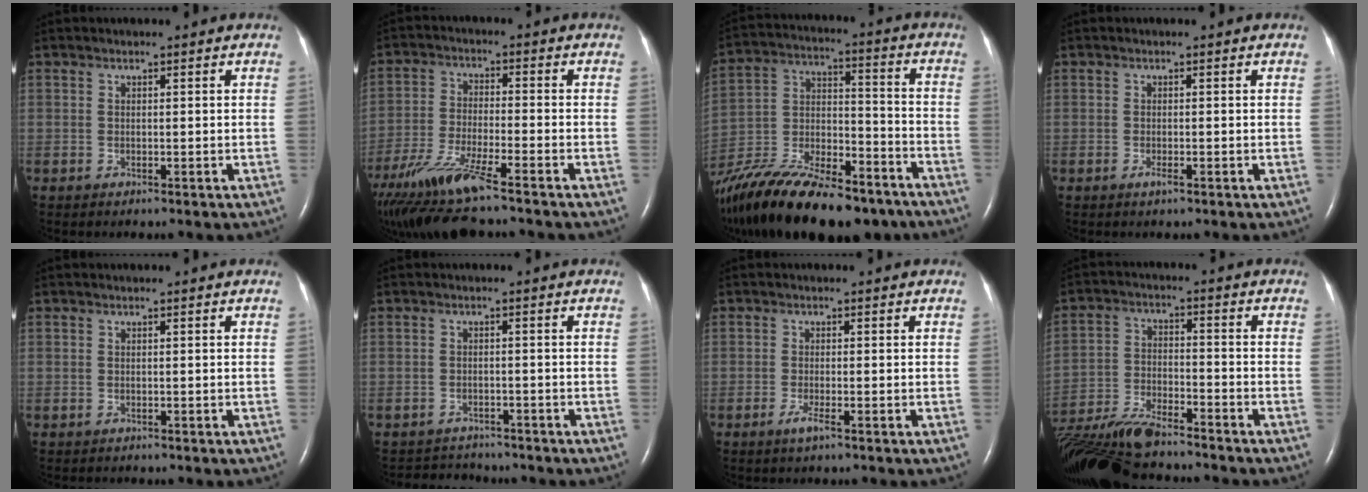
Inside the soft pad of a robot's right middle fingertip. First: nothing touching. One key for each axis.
{"total": 12.5, "fx": -9.3, "fy": 0.6, "fz": 8.2, "tx": -0.163, "ty": -0.029, "tz": -0.167}
{"total": 27.9, "fx": -20.9, "fy": 8.5, "fz": 16.4, "tx": -0.310, "ty": -0.031, "tz": -0.343}
{"total": 0.9, "fx": -0.5, "fy": 0.0, "fz": 0.7, "tx": -0.012, "ty": -0.001, "tz": -0.010}
{"total": 0.0}
{"total": 4.3, "fx": -4.2, "fy": 0.9, "fz": -0.2, "tx": 0.000, "ty": 0.000, "tz": -0.064}
{"total": 1.8, "fx": -1.0, "fy": -0.1, "fz": 1.4, "tx": -0.030, "ty": -0.004, "tz": -0.024}
{"total": 16.7, "fx": -14.8, "fy": 2.2, "fz": 7.4, "tx": -0.162, "ty": -0.022, "tz": -0.256}